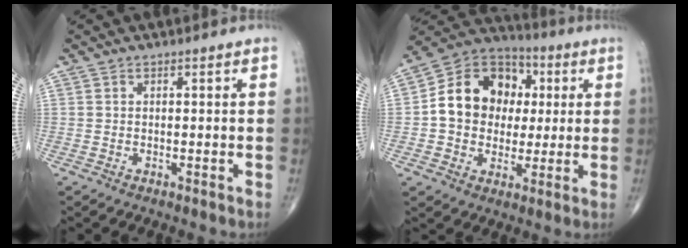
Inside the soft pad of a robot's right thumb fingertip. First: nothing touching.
{"total": 16.1, "force": [1.6, 13.2, 9.0], "torque": [-0.111, 0.022, 0.021]}